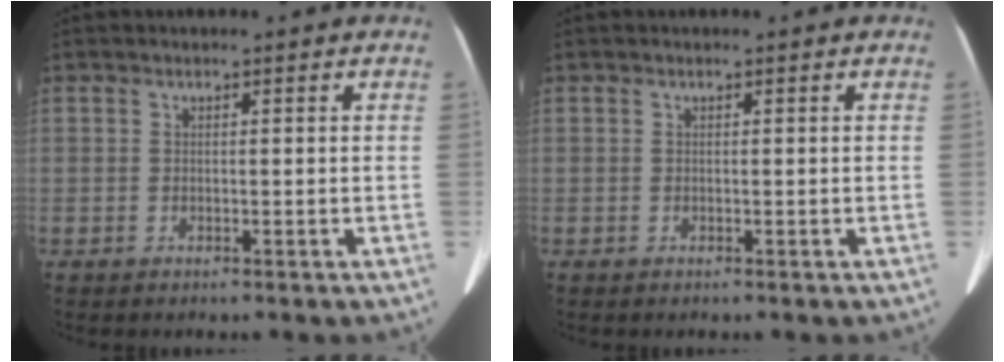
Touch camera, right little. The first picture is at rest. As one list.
[{"total": 0.0}]